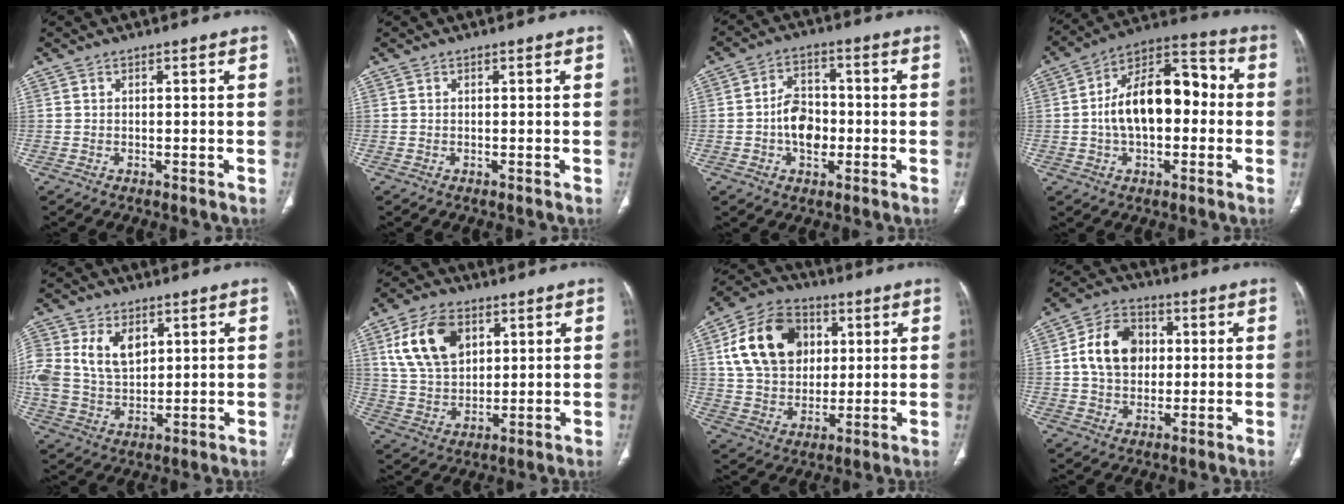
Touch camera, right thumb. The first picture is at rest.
{"total": 0.0}
{"total": 8.0, "force": [-1.4, 5.6, 5.5], "torque": [-0.069, 0.017, -0.029]}
{"total": 17.2, "force": [-0.3, 9.9, 14.0], "torque": [-0.209, 0.044, -0.014]}
{"total": 14.5, "force": [4.3, 10.1, 9.6], "torque": [-0.197, -0.007, 0.092]}
{"total": 13.7, "force": [5.4, 8.9, 8.8], "torque": [-0.143, -0.013, 0.108]}
{"total": 17.7, "force": [4.9, 13.4, 10.5], "torque": [-0.169, 0.005, 0.087]}
{"total": 11.8, "force": [1.5, 9.0, 7.4], "torque": [-0.105, 0.010, 0.020]}